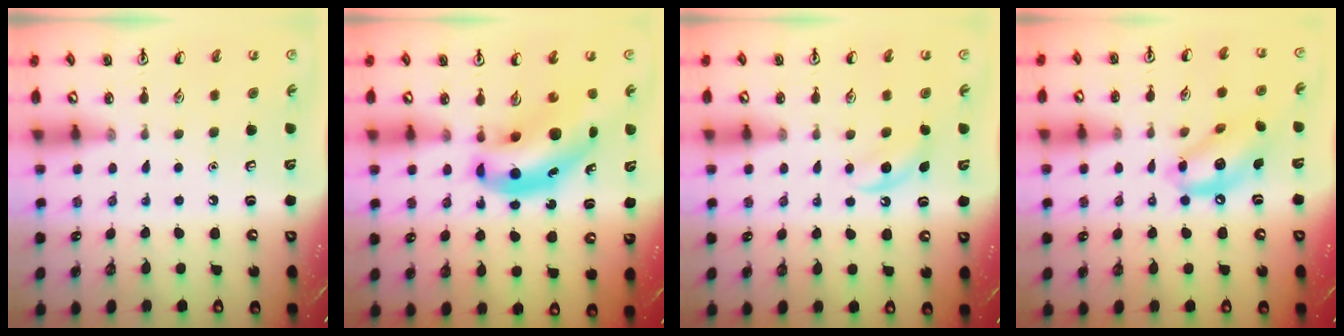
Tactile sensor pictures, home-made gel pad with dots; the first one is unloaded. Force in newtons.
{"total": 11.0, "press": 10.4, "slide": 3.7}
{"total": 3.8, "press": 3.6, "slide": 1.2}
{"total": 13.1, "press": 12.7, "slide": 3.3}